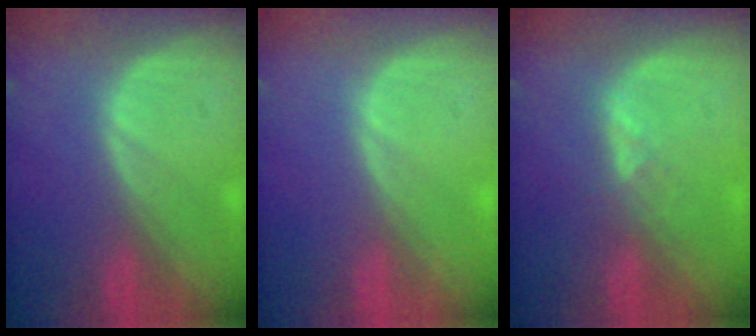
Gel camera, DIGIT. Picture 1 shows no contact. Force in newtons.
{"total": 0.0}
{"total": 1.6, "press": 1.6, "slide": 0.3}